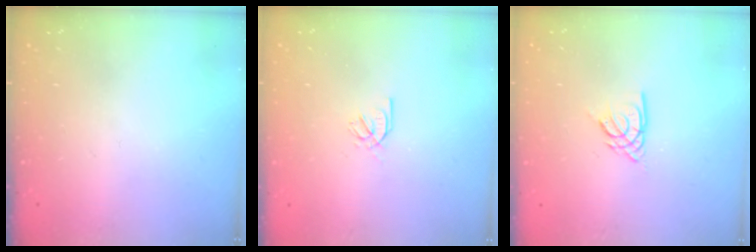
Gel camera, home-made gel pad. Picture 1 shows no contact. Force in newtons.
{"total": 2.2, "press": 2.2, "slide": 0.0}
{"total": 3.8, "press": 3.7, "slide": 0.4}